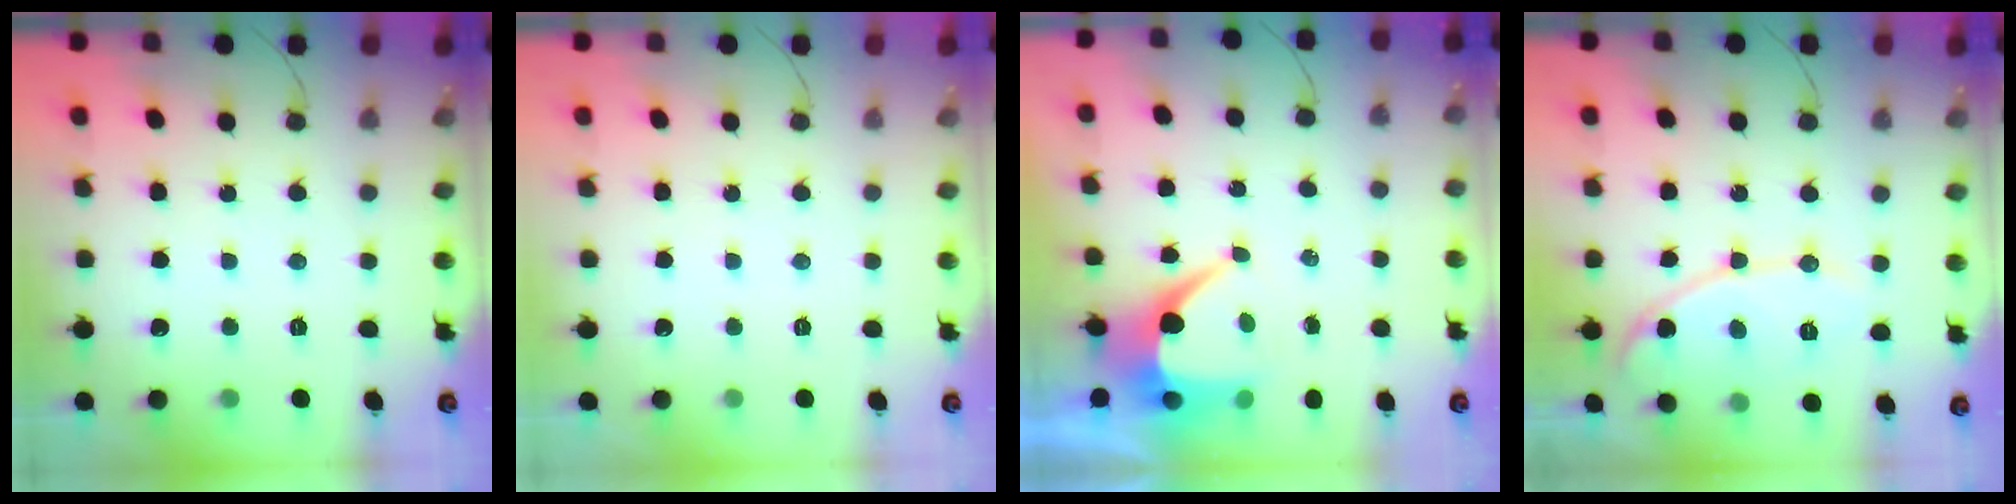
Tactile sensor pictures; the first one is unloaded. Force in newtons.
{"total": 0.0}
{"total": 8.0, "press": 8.0, "slide": 0.6}
{"total": 10.3, "press": 10.3, "slide": 0.5}